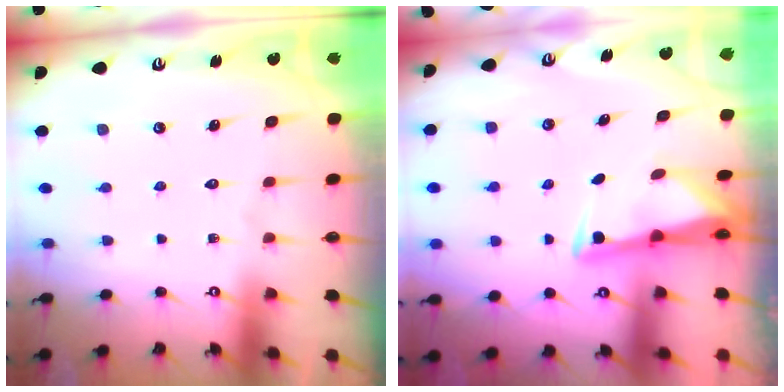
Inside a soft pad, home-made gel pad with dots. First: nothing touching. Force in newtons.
{"total": 2.9, "press": 2.9, "slide": 0.4}